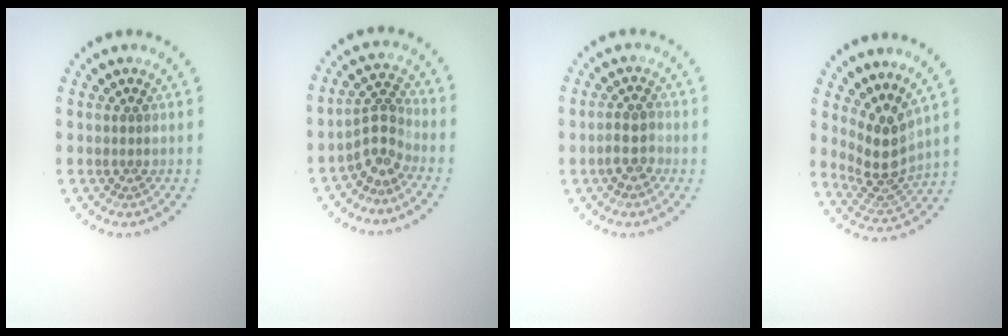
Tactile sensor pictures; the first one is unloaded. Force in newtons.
{"total": 2.9, "press": 2.1, "slide": 2.0}
{"total": 2.2, "press": 2.1, "slide": 0.7}
{"total": 4.1, "press": 3.0, "slide": 2.8}